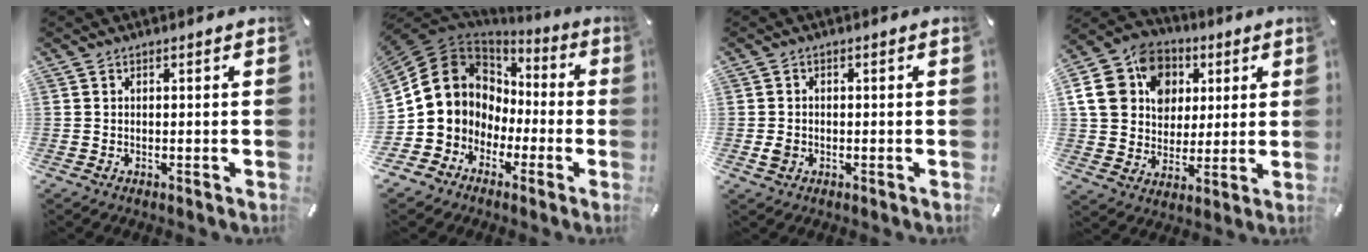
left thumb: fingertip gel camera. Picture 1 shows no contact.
{"total": 10.1, "force": [0.3, 10.0, 1.3], "torque": [-0.044, -0.025, 0.014]}
{"total": 1.7, "force": [-0.4, 1.3, 1.0], "torque": [-0.017, 0.003, -0.007]}
{"total": 16.1, "force": [4.6, 13.9, 6.8], "torque": [-0.133, -0.002, 0.088]}